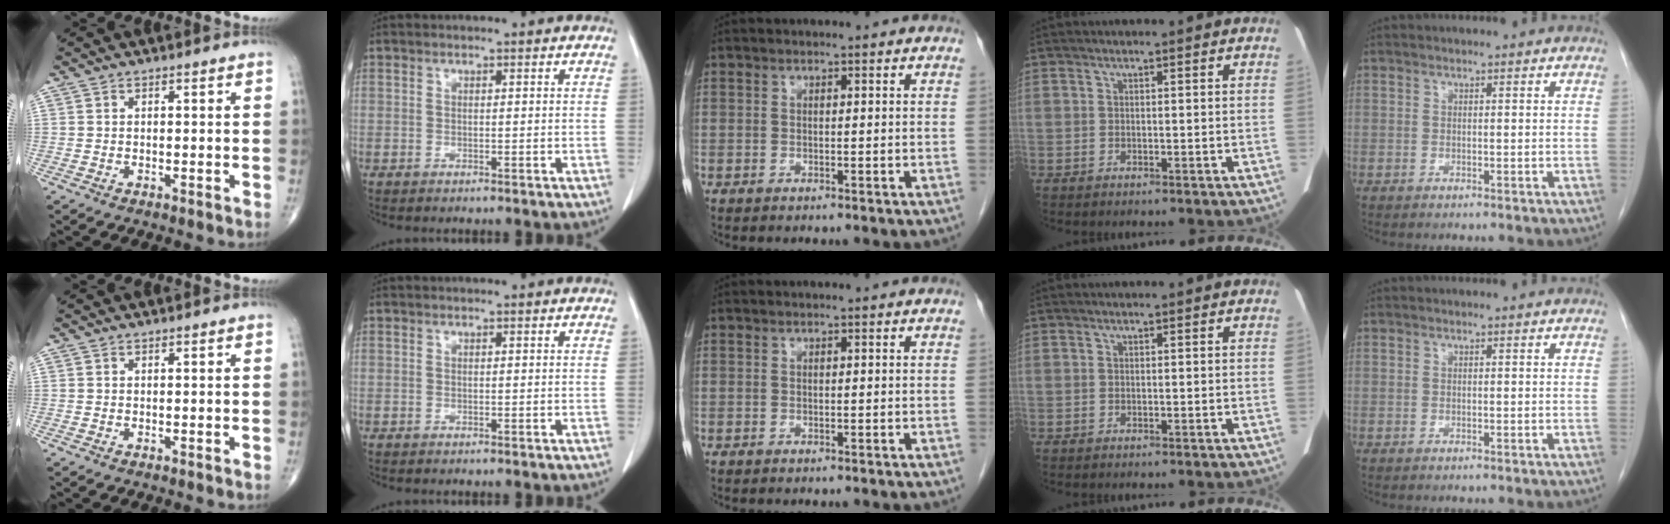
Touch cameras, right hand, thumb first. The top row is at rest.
{}